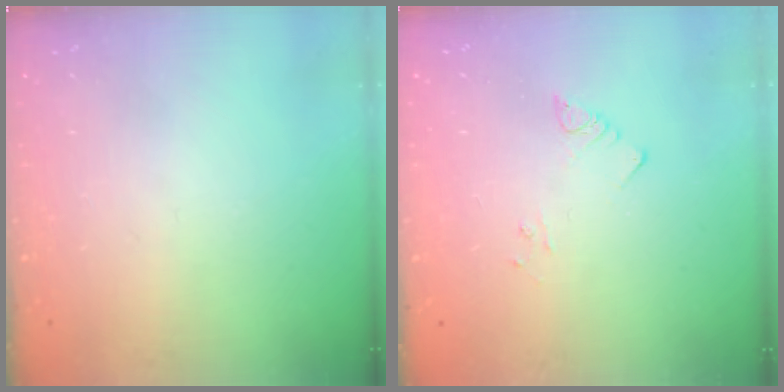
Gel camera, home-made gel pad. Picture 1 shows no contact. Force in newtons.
{"total": 5.3, "press": 5.2, "slide": 0.6}